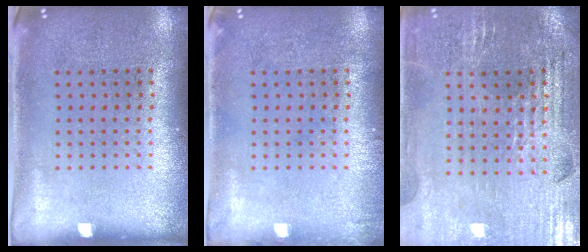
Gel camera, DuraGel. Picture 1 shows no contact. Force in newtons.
{"total": 0.6, "press": 0.6, "slide": 0.1}
{"total": 2.8, "press": 2.8, "slide": 0.5}